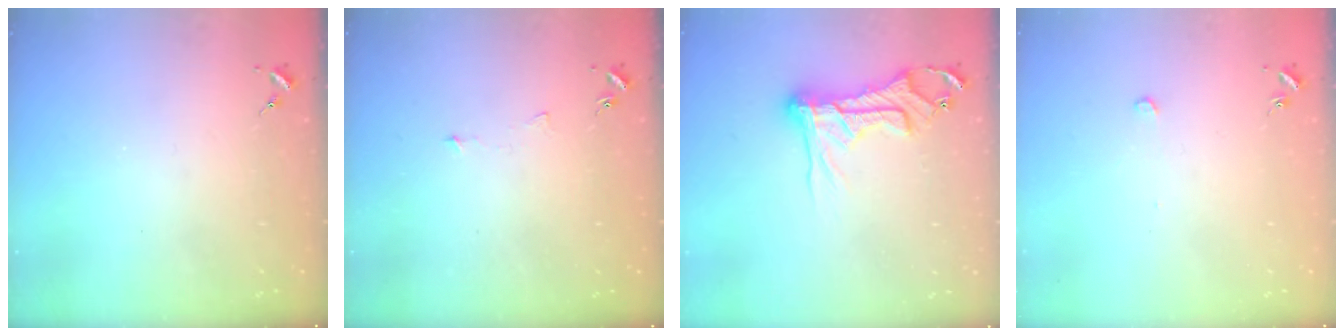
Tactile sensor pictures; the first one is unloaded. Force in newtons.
{"total": 3.4, "press": 3.4, "slide": 0.4}
{"total": 14.3, "press": 14.2, "slide": 1.6}
{"total": 2.6, "press": 2.6, "slide": 0.2}